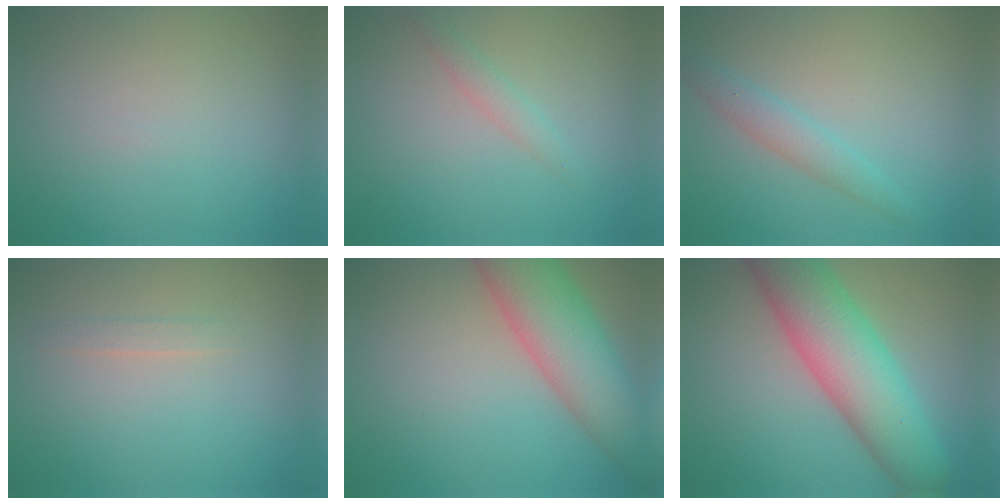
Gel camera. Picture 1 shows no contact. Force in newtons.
{"total": 1.4, "press": 1.4, "slide": 0.1}
{"total": 2.2, "press": 2.2, "slide": 0.3}
{"total": 0.8, "press": 0.8, "slide": 0.0}
{"total": 9.3, "press": 9.3, "slide": 0.6}
{"total": 10.0, "press": 10.0, "slide": 0.6}